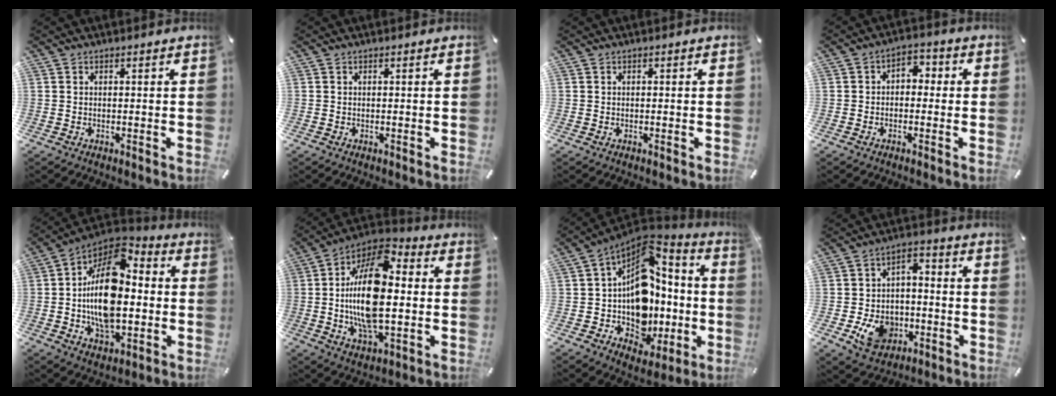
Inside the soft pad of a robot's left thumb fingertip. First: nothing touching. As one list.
[{"total": 0.0}, {"total": 0.0}, {"total": 3.6, "force": [-1.5, 2.6, 1.9], "torque": [-0.026, 0.013, -0.034]}, {"total": 18.9, "force": [-0.8, 12.2, 14.4], "torque": [-0.275, 0.003, -0.015]}, {"total": 20.8, "force": [-1.0, 11.3, 17.4], "torque": [-0.351, 0.001, -0.017]}, {"total": 16.8, "force": [1.0, 13.3, 10.2], "torque": [-0.160, -0.043, 0.021]}, {"total": 12.0, "force": [-4.8, 9.2, 6.0], "torque": [-0.097, 0.034, -0.083]}]